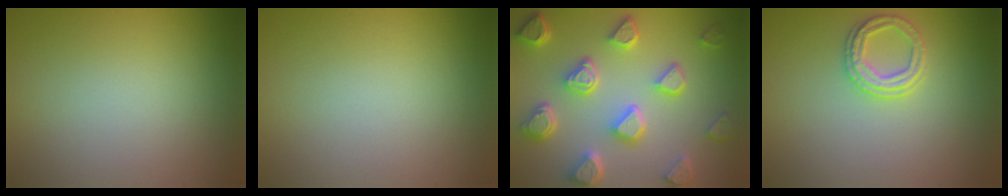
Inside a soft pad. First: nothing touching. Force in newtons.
{"total": 0.0}
{"total": 7.4, "press": 5.9, "slide": 4.4}
{"total": 2.5, "press": 2.4, "slide": 0.6}